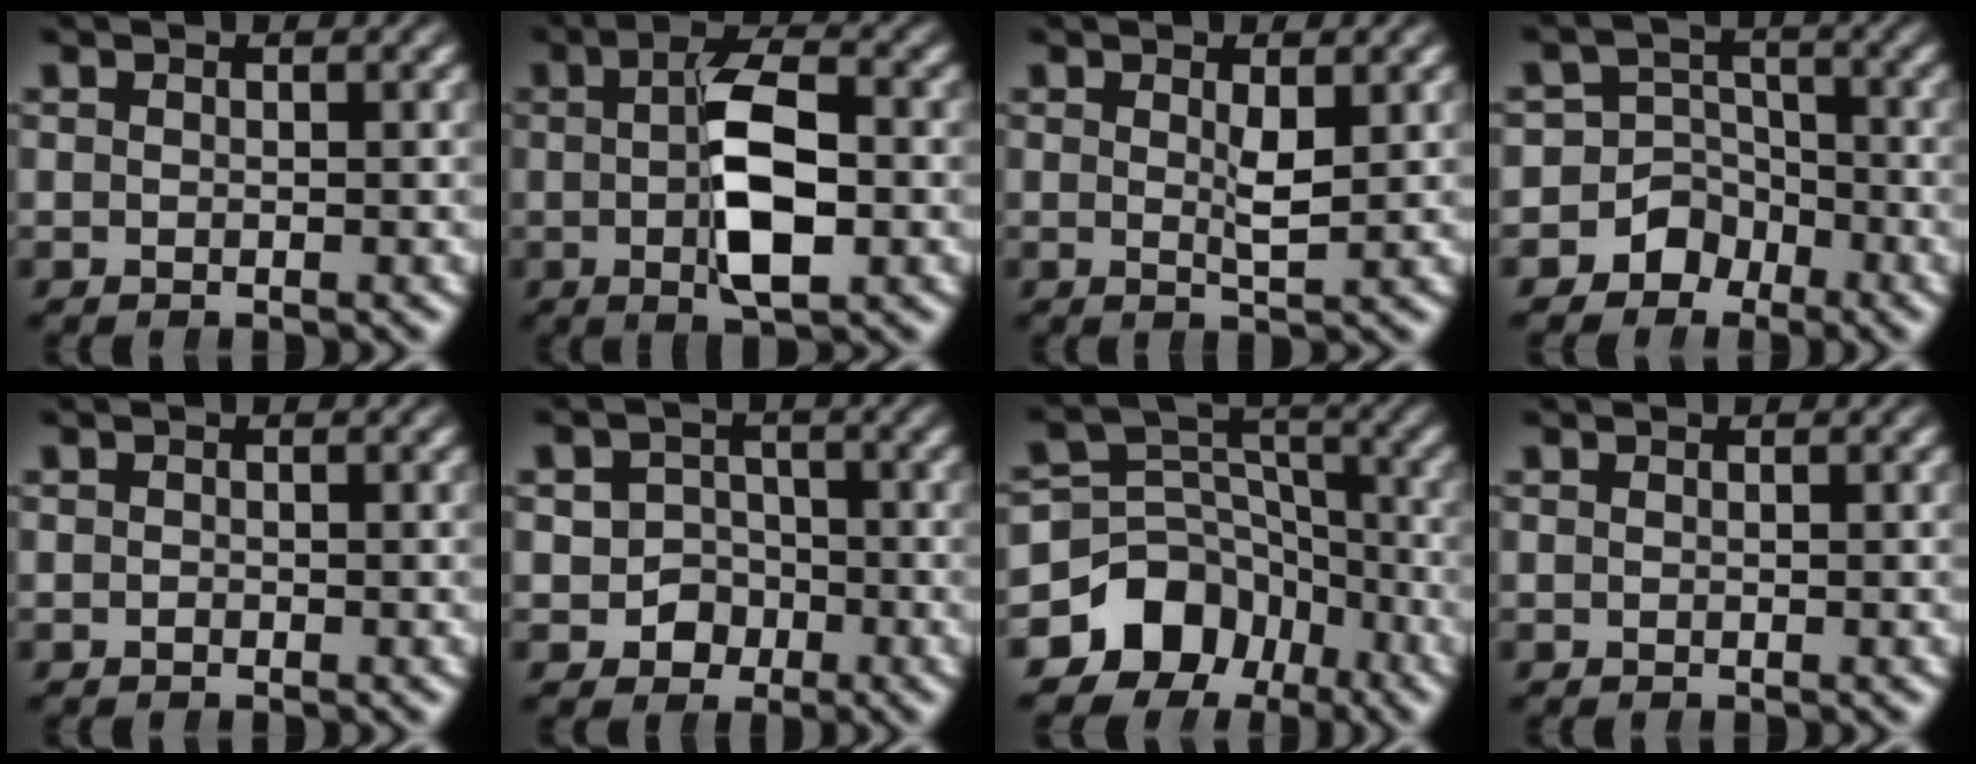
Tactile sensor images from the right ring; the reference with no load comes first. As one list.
[{"total": 5.7, "force": [-0.5, 1.6, 5.5], "torque": [-0.089, -0.006, -0.007]}, {"total": 1.5, "force": [0.5, -0.1, 1.4], "torque": [-0.034, -0.019, 0.011]}, {"total": 7.5, "force": [-2.8, 6.7, 1.9], "torque": [-0.062, -0.031, -0.046]}, {"total": 0.0}, {"total": 4.8, "force": [-1.4, 4.5, 0.8], "torque": [-0.023, -0.016, -0.023]}, {"total": 11.6, "force": [-3.6, 10.1, 4.5], "torque": [-0.088, -0.039, -0.060]}, {"total": 0.0}]